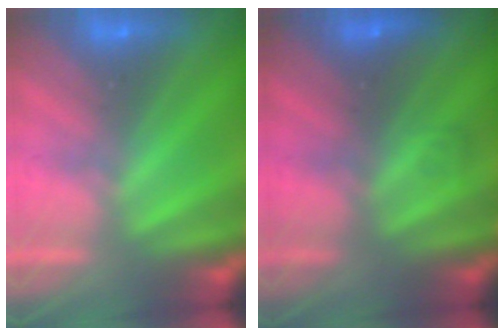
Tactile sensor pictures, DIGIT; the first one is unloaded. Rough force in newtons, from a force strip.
{"total": 1.7}